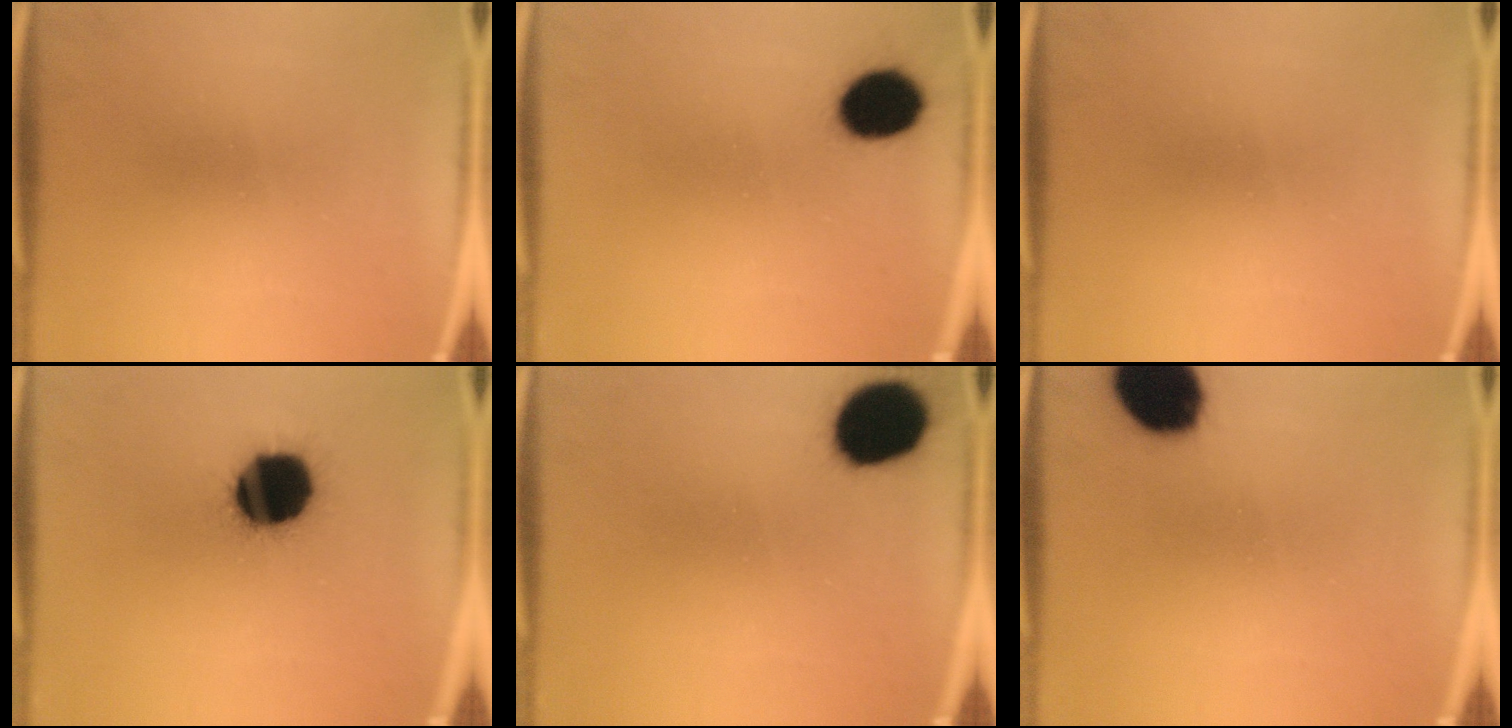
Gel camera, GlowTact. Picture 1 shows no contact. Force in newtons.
{"total": 10.0}
{"total": 0.0}
{"total": 19.5}
{"total": 10.8}
{"total": 15.0}